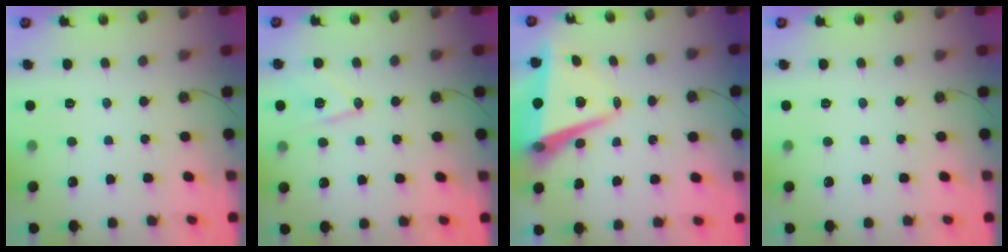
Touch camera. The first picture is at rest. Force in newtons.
{"total": 10.8, "press": 10.8, "slide": 0.7}
{"total": 10.5, "press": 9.9, "slide": 3.3}
{"total": 0.0}